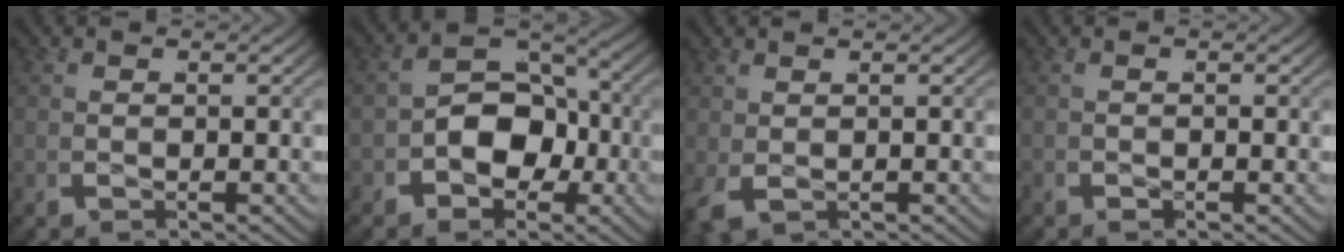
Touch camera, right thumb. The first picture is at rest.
{"total": 7.5, "force": [-2.0, 5.0, 5.2], "torque": [-0.094, -0.012, -0.032]}
{"total": 0.8, "force": [-0.2, 0.7, 0.4], "torque": [-0.011, -0.003, 0.001]}
{"total": 0.5, "force": [-0.5, 0.2, 0.2], "torque": [-0.005, -0.002, -0.009]}